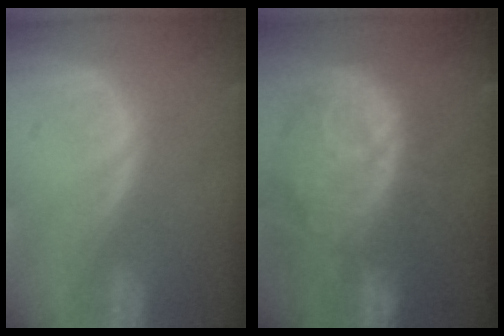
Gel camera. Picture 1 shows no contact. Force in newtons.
{"total": 12.6, "press": 11.2, "slide": 5.8}